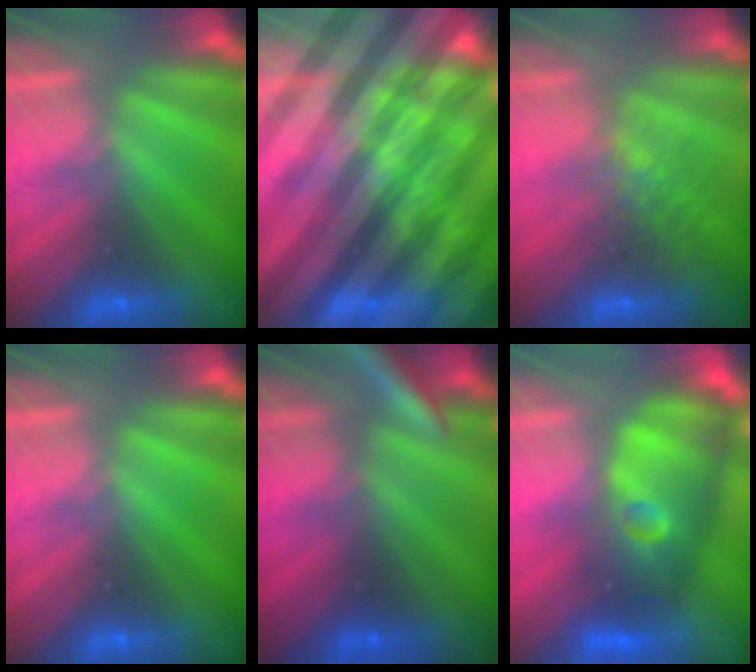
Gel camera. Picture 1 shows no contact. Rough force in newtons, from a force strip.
{"total": 6.2}
{"total": 4.4}
{"total": 0.0}
{"total": 2.7}
{"total": 9.5}